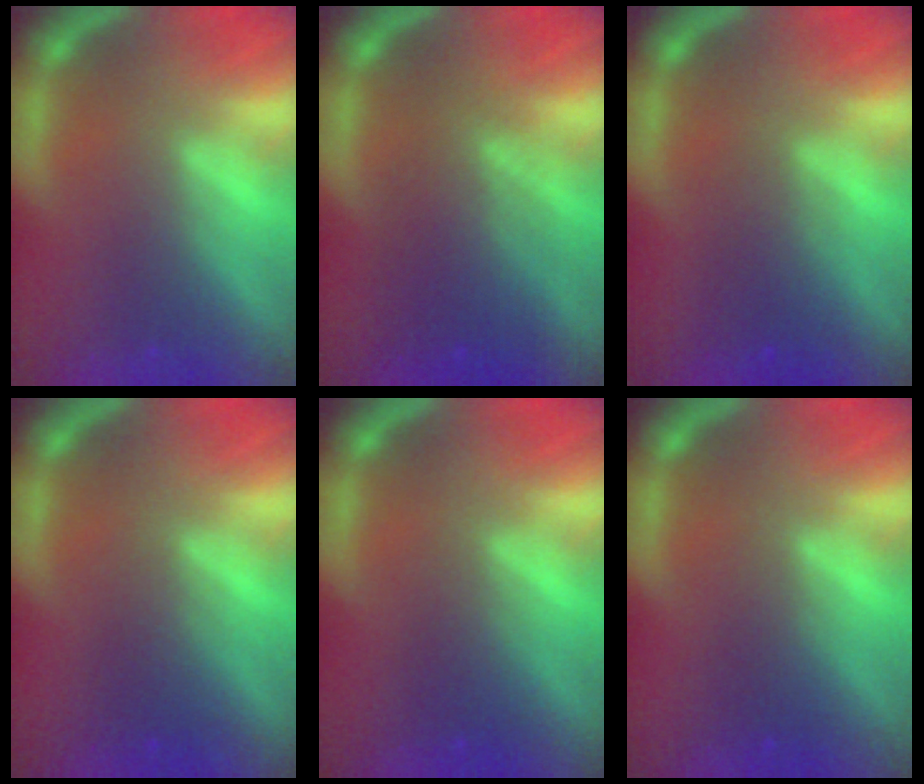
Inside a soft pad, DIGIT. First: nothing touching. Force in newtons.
{"total": 5.5}
{"total": 2.5}
{"total": 2.0}
{"total": 2.0}
{"total": 1.5}